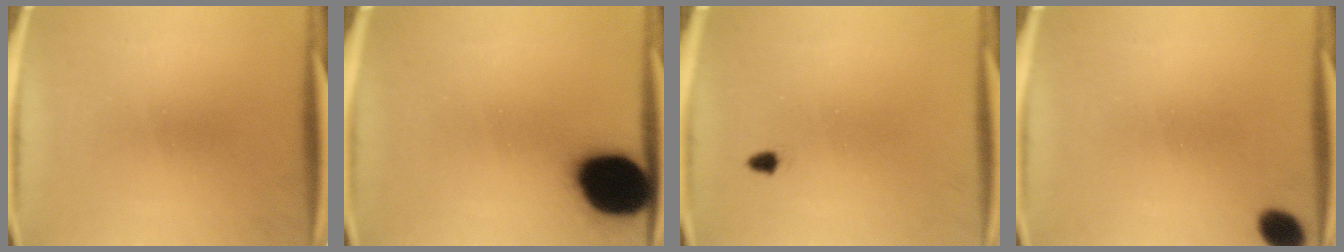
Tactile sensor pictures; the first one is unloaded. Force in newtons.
{"total": 19.9}
{"total": 1.1}
{"total": 4.7}